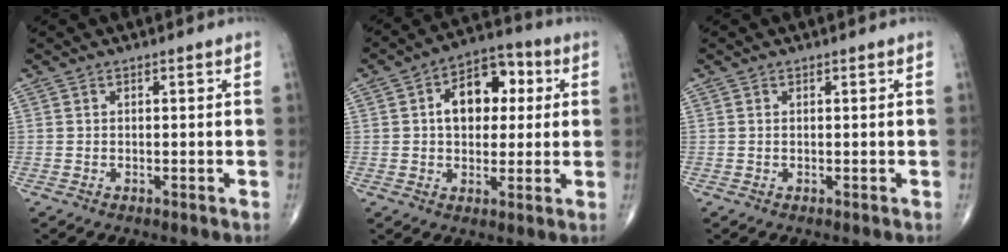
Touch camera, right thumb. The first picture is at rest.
{"total": 12.2, "force": [2.3, 8.0, 8.9], "torque": [-0.099, 0.021, 0.028]}
{"total": 0.0}